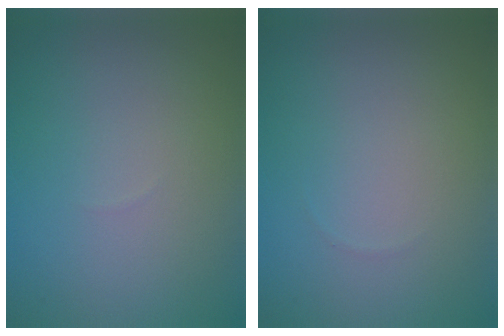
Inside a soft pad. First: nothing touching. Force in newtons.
{"total": 0.0}